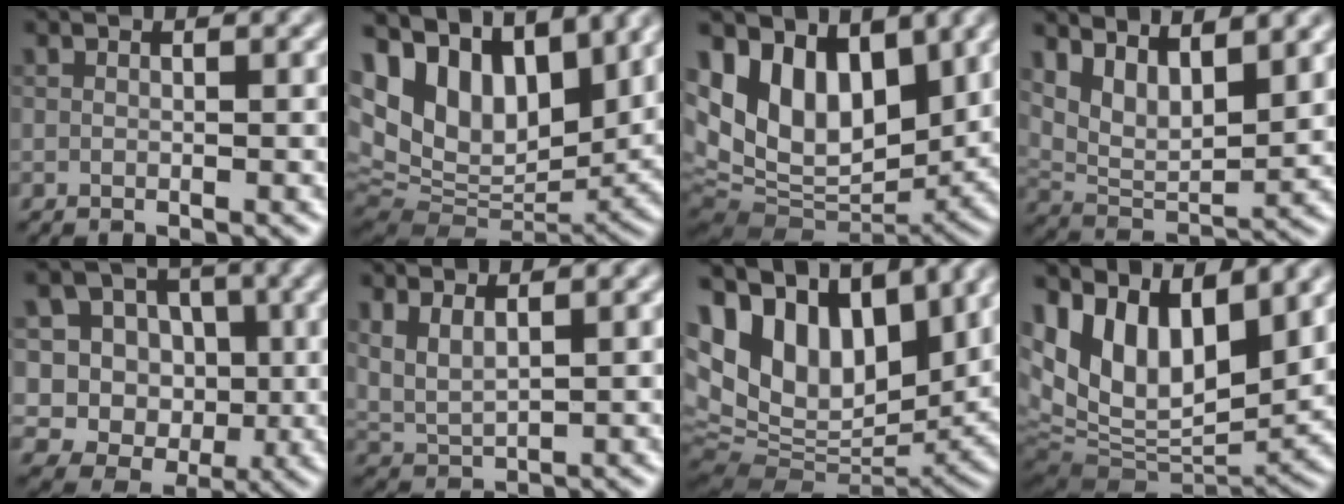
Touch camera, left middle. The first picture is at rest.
{"total": 15.4, "force": [7.7, 8.1, 10.5], "torque": [-0.218, 0.039, 0.138]}
{"total": 11.5, "force": [4.1, 7.2, 8.0], "torque": [-0.148, -0.003, 0.073]}
{"total": 6.3, "force": [3.5, 3.0, 4.3], "torque": [-0.084, -0.014, 0.072]}
{"total": 10.9, "force": [2.0, 9.8, 4.4], "torque": [-0.101, 0.032, 0.024]}
{"total": 2.9, "force": [1.4, 1.4, 2.1], "torque": [-0.052, -0.005, 0.033]}
{"total": 16.1, "force": [6.9, 9.0, 11.4], "torque": [-0.224, 0.037, 0.121]}
{"total": 12.7, "force": [4.6, 7.4, 9.2], "torque": [-0.172, -0.008, 0.097]}